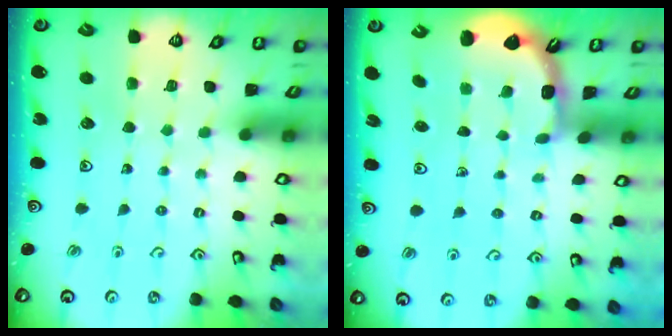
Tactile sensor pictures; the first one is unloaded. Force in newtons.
{"total": 1.9, "press": 1.9, "slide": 0.3}